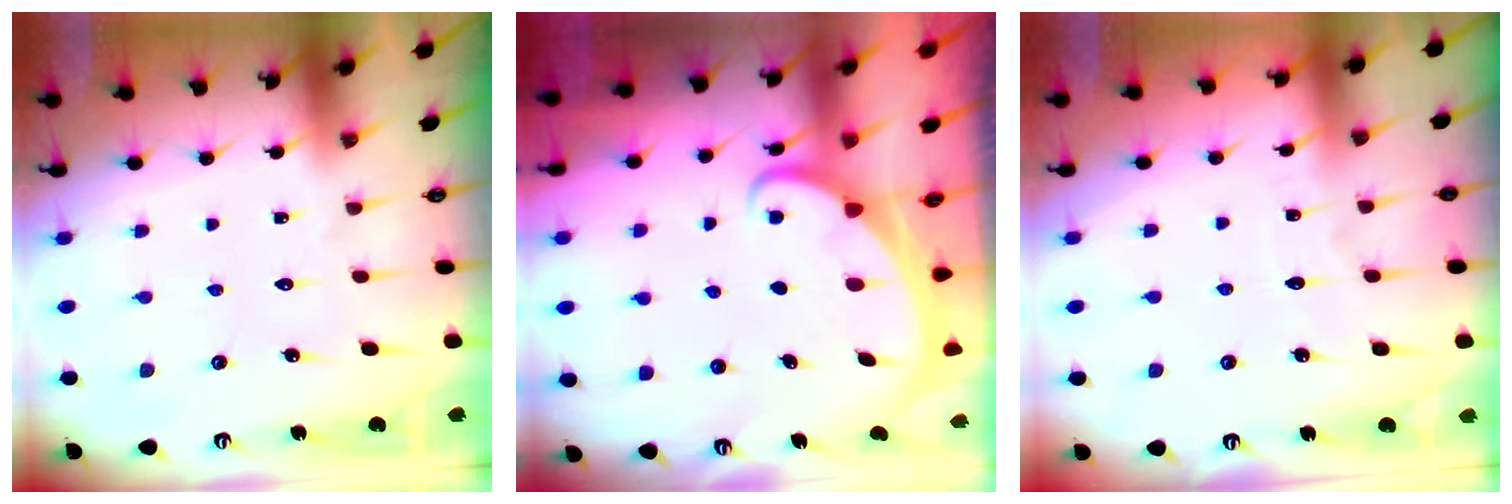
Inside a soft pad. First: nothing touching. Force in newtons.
{"total": 2.0, "press": 2.0, "slide": 0.3}
{"total": 2.5, "press": 2.5, "slide": 0.3}